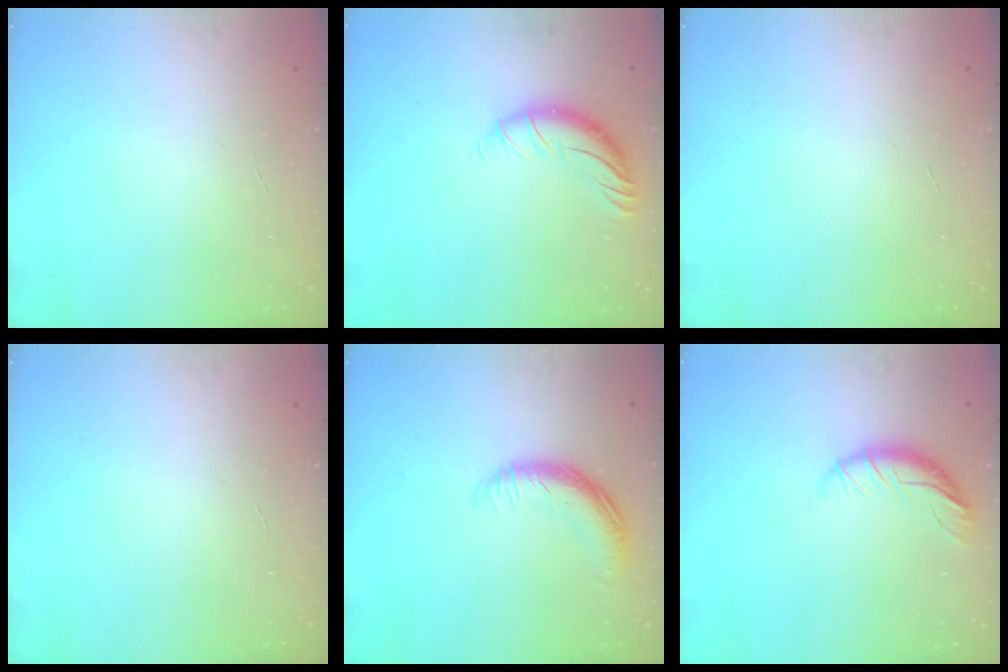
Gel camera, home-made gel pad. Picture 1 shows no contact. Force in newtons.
{"total": 9.6, "press": 9.4, "slide": 1.9}
{"total": 0.0}
{"total": 0.0}
{"total": 12.8, "press": 12.8, "slide": 0.9}
{"total": 9.0, "press": 8.8, "slide": 1.8}